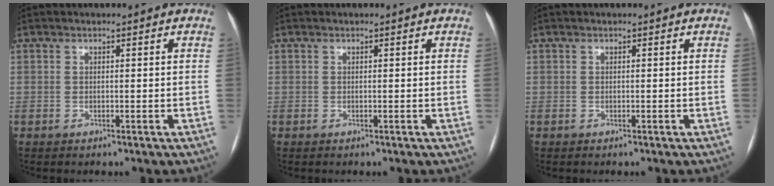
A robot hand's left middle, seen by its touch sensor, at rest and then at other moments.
{"total": 0.0}
{"total": 0.0}